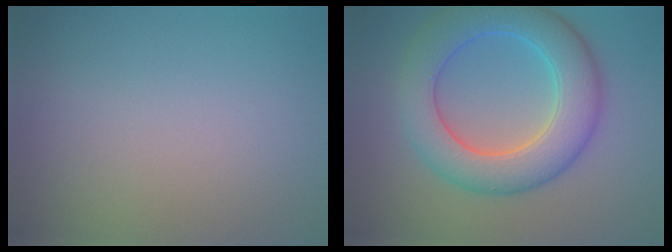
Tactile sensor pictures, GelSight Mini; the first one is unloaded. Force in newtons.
{"total": 8.1, "press": 8.1, "slide": 0.1}